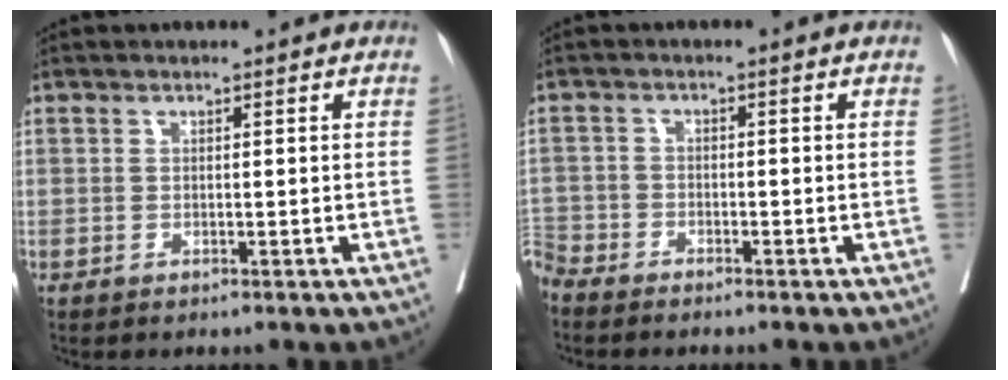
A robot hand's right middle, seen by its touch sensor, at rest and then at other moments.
{"total": 4.0, "force": [-3.9, 0.4, 0.4], "torque": [-0.002, -0.009, -0.080]}